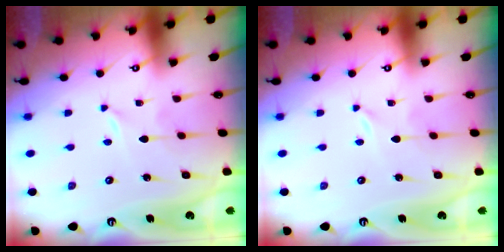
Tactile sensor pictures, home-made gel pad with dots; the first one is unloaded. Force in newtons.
{"total": 0.0}